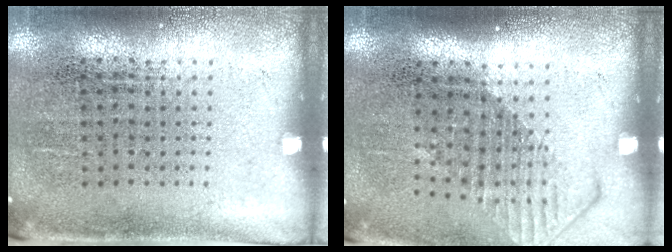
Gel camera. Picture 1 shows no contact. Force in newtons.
{"total": 1.5, "press": 1.2, "slide": 1.0}